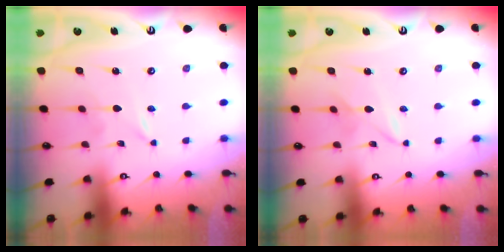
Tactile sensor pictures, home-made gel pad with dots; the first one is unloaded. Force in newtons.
{"total": 2.4, "press": 2.4, "slide": 0.3}